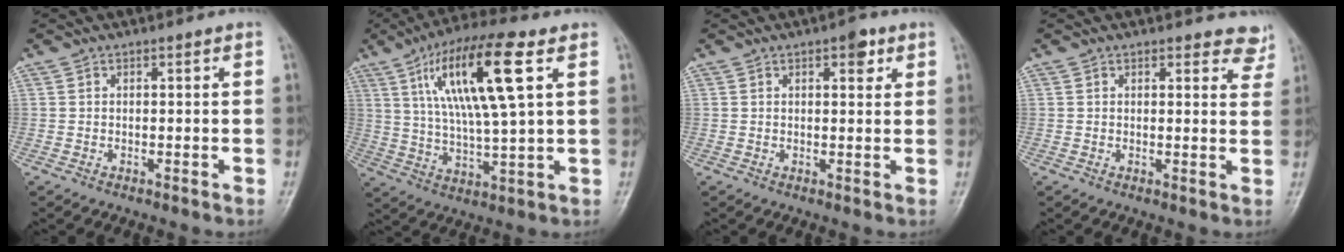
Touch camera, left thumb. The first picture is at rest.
{"total": 17.3, "force": [6.4, 3.6, 15.6], "torque": [-0.292, -0.008, 0.111]}
{"total": 3.1, "force": [1.7, 1.4, 2.2], "torque": [-0.018, -0.004, 0.020]}
{"total": 4.4, "force": [3.9, 1.7, 0.9], "torque": [0.020, -0.024, 0.028]}